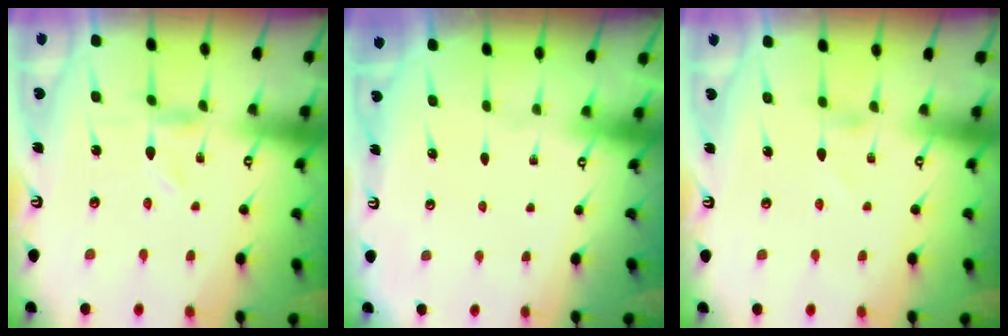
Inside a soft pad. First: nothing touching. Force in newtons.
{"total": 0.0}
{"total": 0.0}